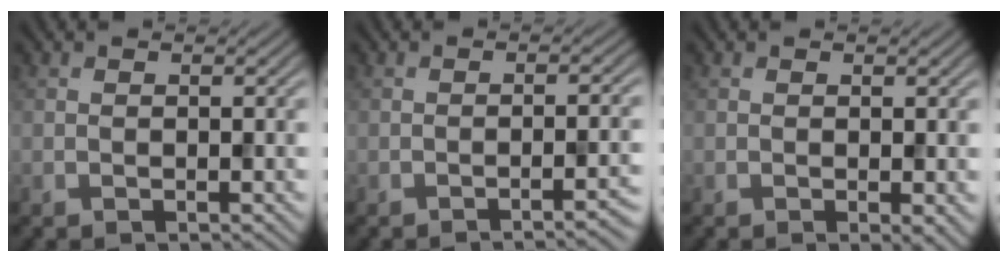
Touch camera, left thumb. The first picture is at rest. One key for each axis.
{"total": 3.4, "fx": -1.9, "fy": 0.6, "fz": 2.8, "tx": -0.025, "ty": 0.008, "tz": -0.035}
{"total": 1.1, "fx": 0.0, "fy": 0.2, "fz": 1.1, "tx": -0.014, "ty": -0.007, "tz": -0.002}